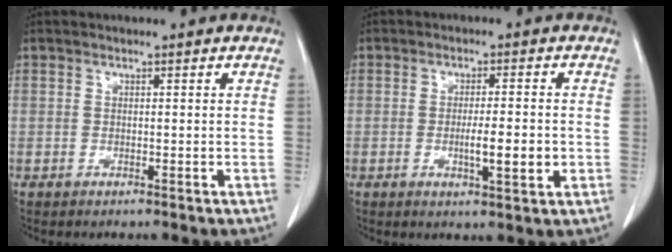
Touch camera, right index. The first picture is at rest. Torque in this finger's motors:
{"motor_torque": [1.03, -0.40, 0.40, 0.11]}